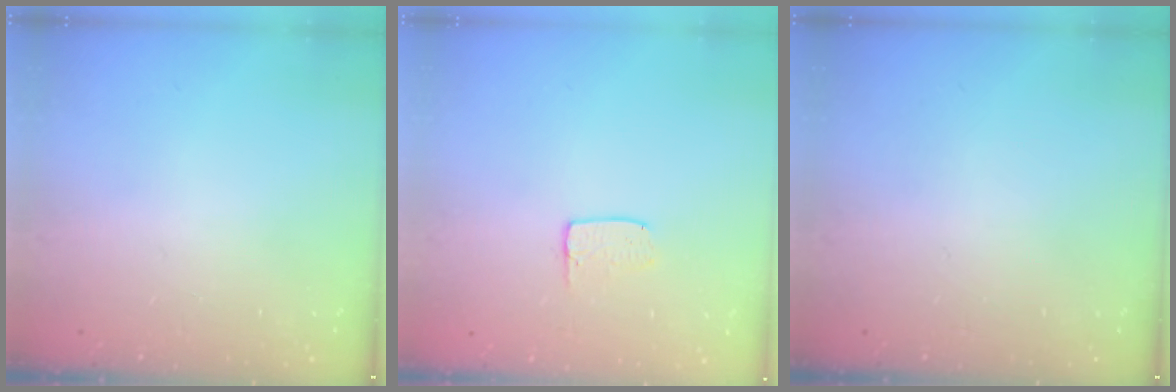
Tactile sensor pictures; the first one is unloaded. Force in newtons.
{"total": 3.6, "press": 3.5, "slide": 0.2}
{"total": 0.0}